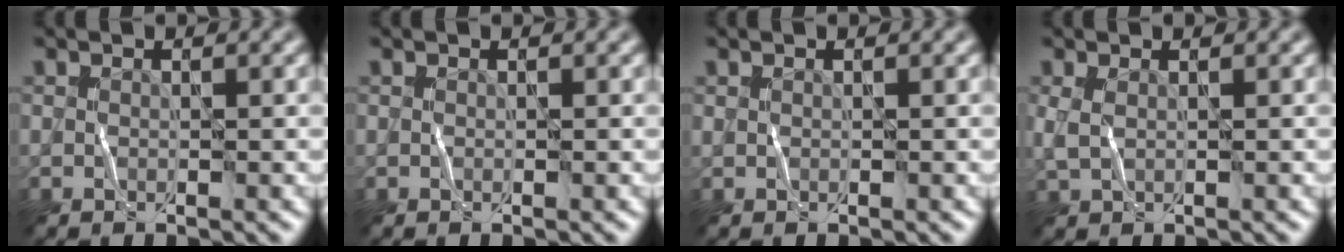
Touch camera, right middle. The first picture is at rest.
{"total": 0.0}
{"total": 0.0}
{"total": 1.2, "force": [0.3, 0.6, 1.1], "torque": [-0.031, 0.000, 0.008]}